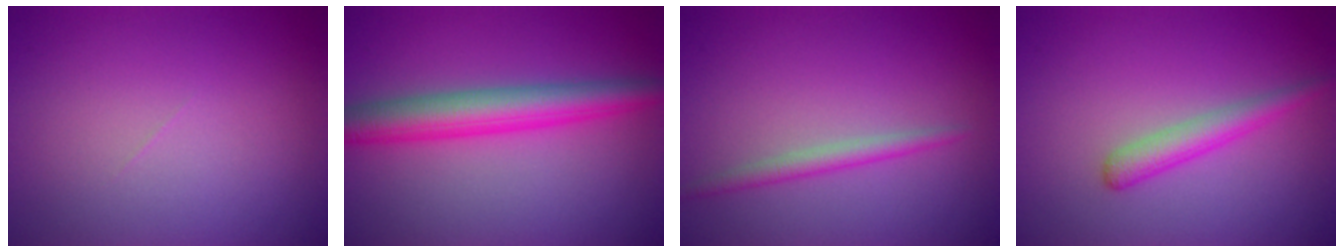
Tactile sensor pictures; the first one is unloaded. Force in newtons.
{"total": 5.3, "press": 5.3, "slide": 0.2}
{"total": 1.7, "press": 1.7, "slide": 0.0}
{"total": 2.4, "press": 2.3, "slide": 0.1}